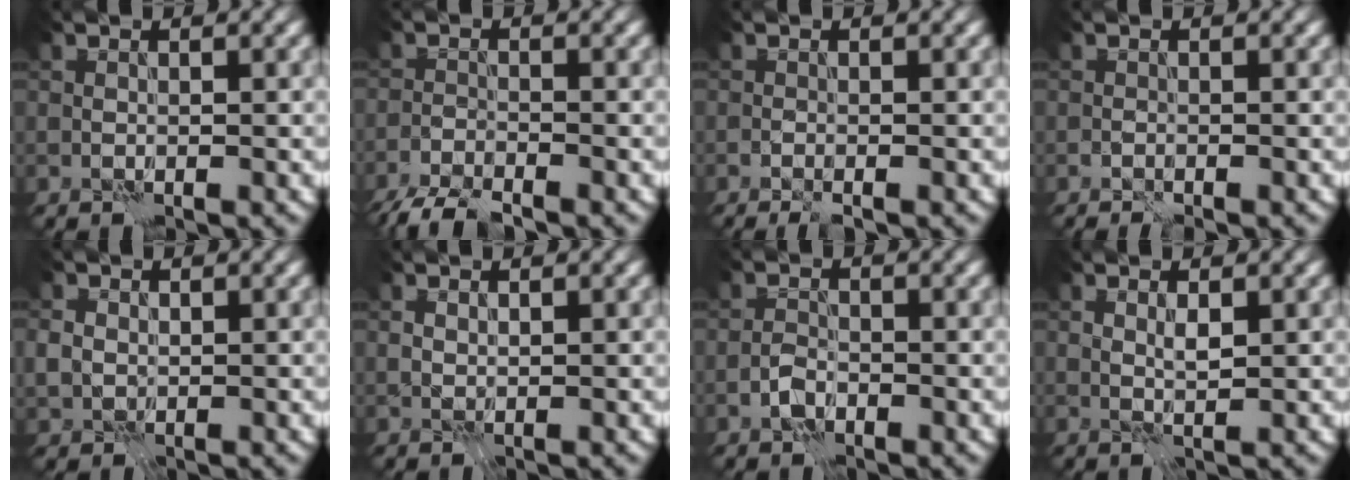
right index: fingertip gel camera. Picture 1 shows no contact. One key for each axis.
{"total": 4.0, "fx": -3.7, "fy": 0.5, "fz": 1.6, "tx": -0.032, "ty": -0.008, "tz": -0.077}
{"total": 1.3, "fx": -0.9, "fy": 0.0, "fz": 0.9, "tx": -0.019, "ty": 0.000, "tz": -0.019}
{"total": 1.0, "fx": -0.9, "fy": 0.0, "fz": 0.4, "tx": -0.011, "ty": 0.002, "tz": -0.019}
{"total": 1.6, "fx": 0.2, "fy": 1.4, "fz": 0.7, "tx": -0.016, "ty": 0.000, "tz": 0.001}
{"total": 0.5, "fx": 0.3, "fy": 0.3, "fz": 0.2, "tx": -0.008, "ty": -0.001, "tz": 0.011}
{"total": 1.3, "fx": -0.9, "fy": 0.7, "fz": 0.7, "tx": -0.011, "ty": 0.007, "tz": -0.021}
{"total": 1.0, "fx": 0.5, "fy": 0.2, "fz": 0.8, "tx": -0.021, "ty": -0.001, "tz": 0.011}